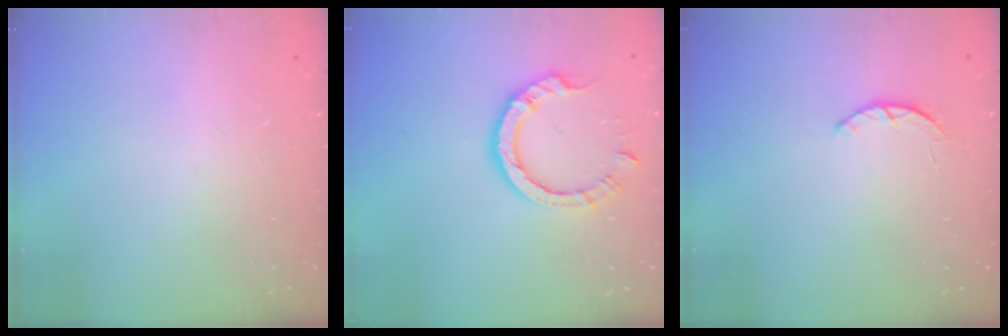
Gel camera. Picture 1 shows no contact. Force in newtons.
{"total": 8.5, "press": 8.4, "slide": 1.0}
{"total": 2.5, "press": 2.5, "slide": 0.5}